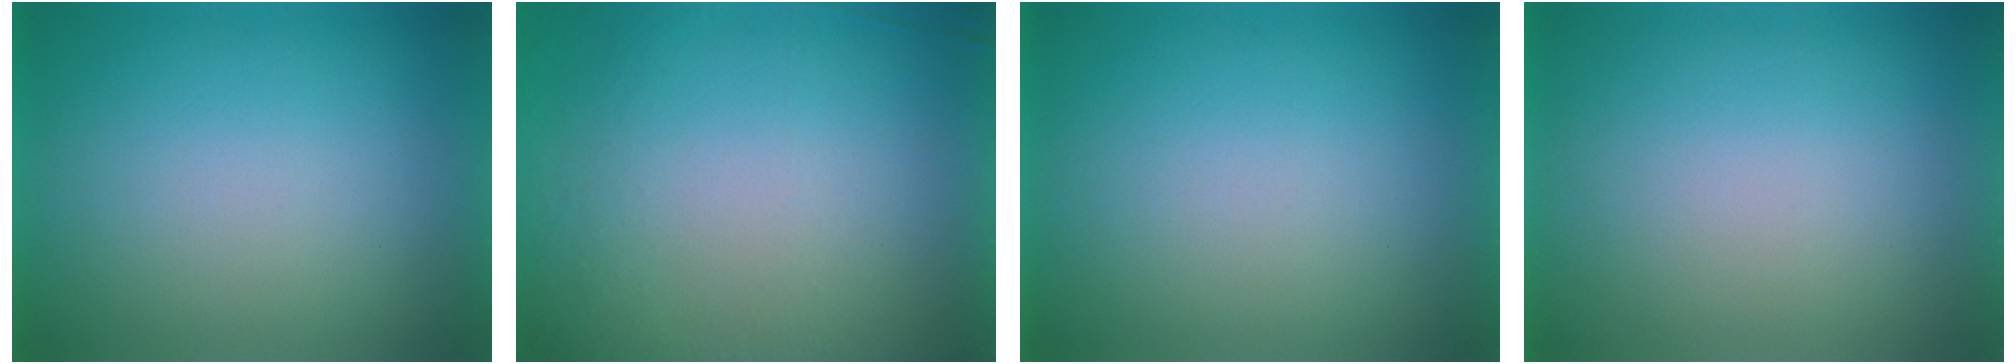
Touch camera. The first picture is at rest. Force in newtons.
{"total": 5.5}
{"total": 0.0}
{"total": 0.0}